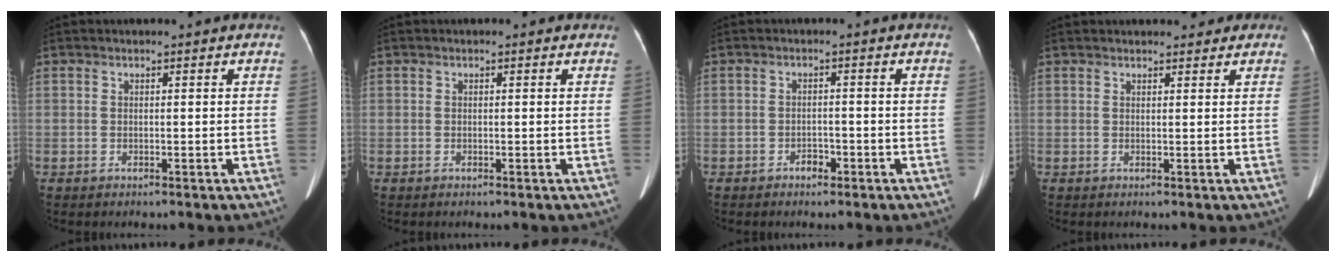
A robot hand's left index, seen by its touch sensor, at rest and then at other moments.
{"total": 0.0}
{"total": 1.7, "force": [-1.1, 0.9, 0.8], "torque": [-0.010, 0.004, -0.016]}
{"total": 5.5, "force": [4.7, 2.1, 2.0], "torque": [-0.011, 0.020, 0.053]}